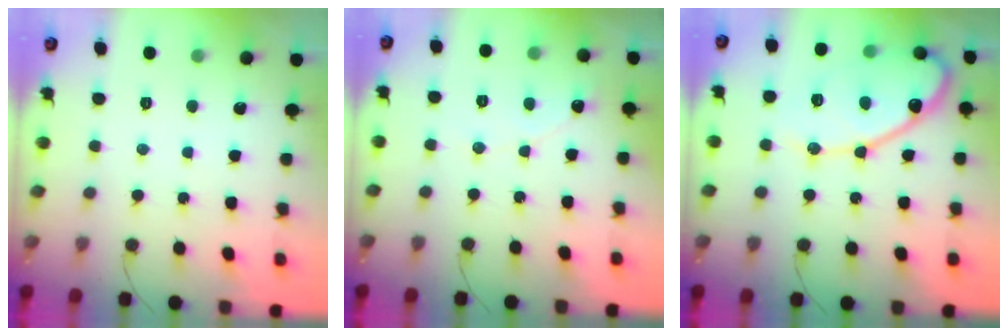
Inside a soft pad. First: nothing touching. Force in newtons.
{"total": 2.3, "press": 2.3, "slide": 0.2}
{"total": 14.4, "press": 14.3, "slide": 1.3}